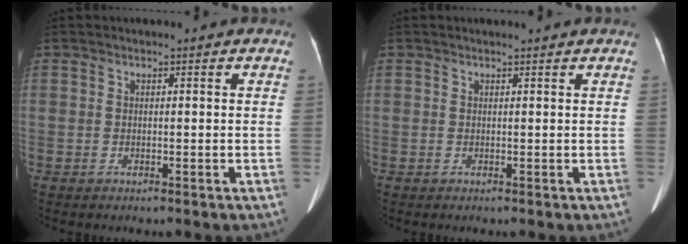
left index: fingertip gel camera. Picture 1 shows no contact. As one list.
[{"total": 1.7, "force": [1.6, -0.3, 0.5], "torque": [-0.014, 0.006, 0.021]}]